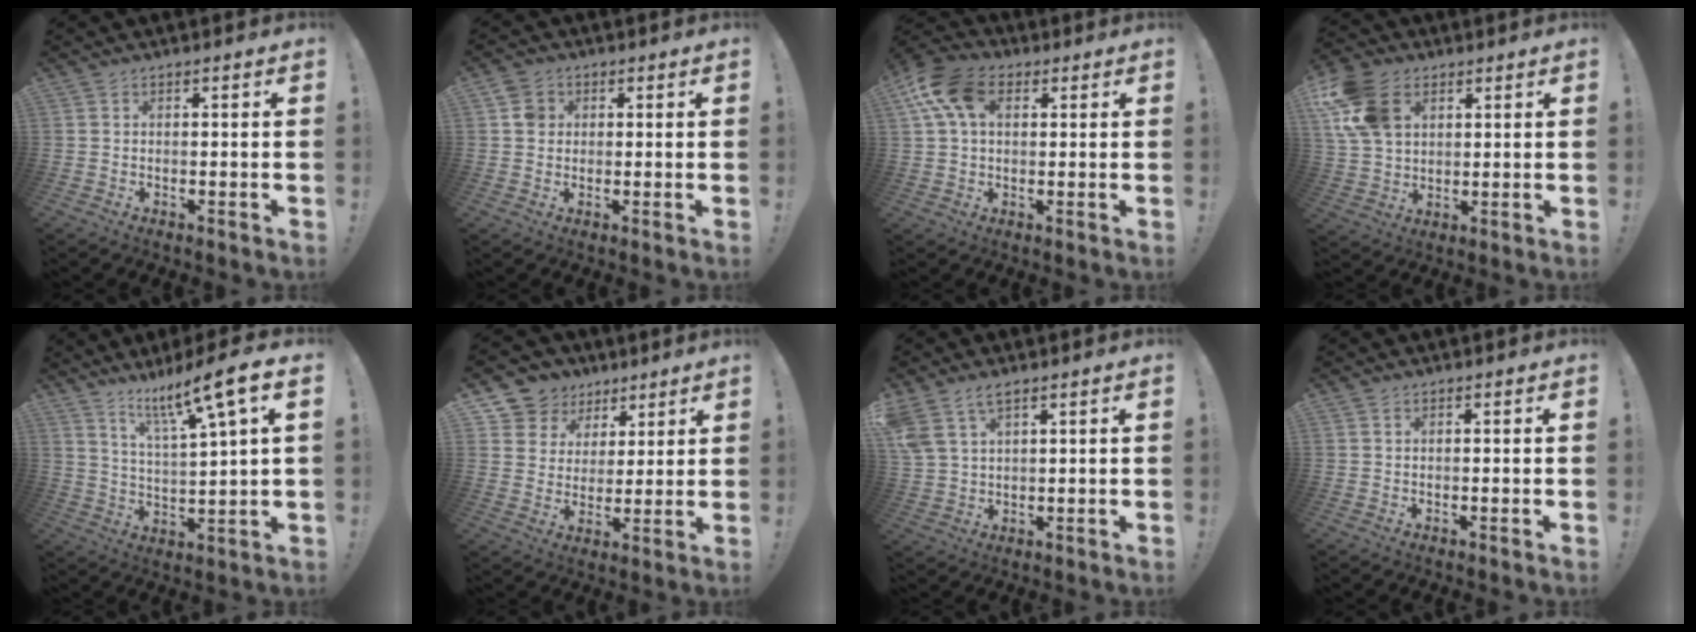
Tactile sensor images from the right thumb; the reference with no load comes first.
{"total": 4.1, "force": [1.0, 3.7, 1.4], "torque": [-0.002, 0.001, 0.016]}
{"total": 14.0, "force": [4.9, 8.9, 9.7], "torque": [-0.174, -0.002, 0.094]}
{"total": 14.9, "force": [5.3, 10.9, 8.5], "torque": [-0.158, -0.014, 0.108]}
{"total": 12.4, "force": [8.0, 0.5, 9.5], "torque": [-0.156, -0.055, 0.117]}
{"total": 9.6, "force": [5.6, 7.8, 1.4], "torque": [-0.026, -0.043, 0.115]}
{"total": 6.6, "force": [4.6, 3.0, 3.7], "torque": [-0.073, -0.015, 0.092]}
{"total": 0.6, "force": [0.4, 0.1, 0.4], "torque": [-0.004, -0.002, 0.007]}